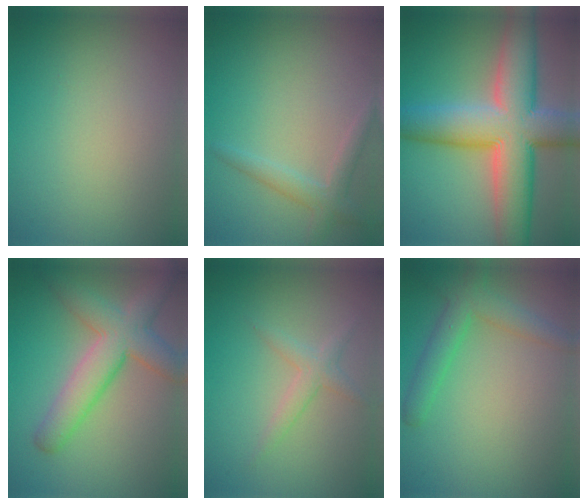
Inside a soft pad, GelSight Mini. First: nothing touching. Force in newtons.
{"total": 2.2, "press": 2.2, "slide": 0.2}
{"total": 12.1, "press": 12.0, "slide": 0.8}
{"total": 6.1, "press": 6.1, "slide": 0.3}
{"total": 1.8, "press": 1.8, "slide": 0.1}
{"total": 3.5, "press": 3.5, "slide": 0.2}